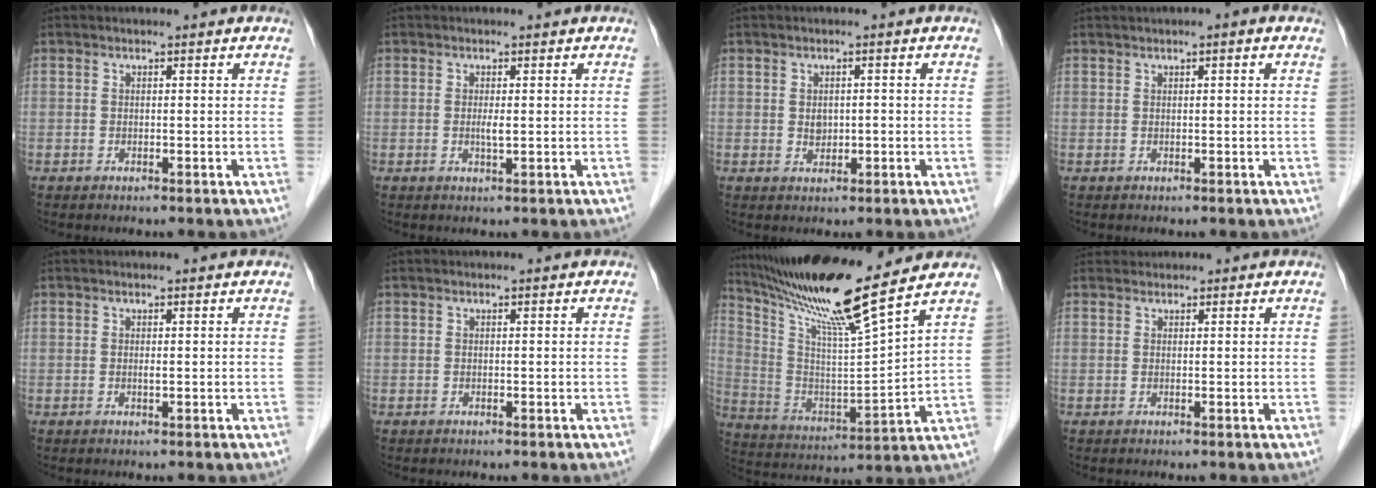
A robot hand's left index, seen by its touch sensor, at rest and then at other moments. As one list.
[{"total": 1.2, "force": [0.2, 0.1, 1.2], "torque": [-0.021, 0.000, 0.007]}, {"total": 1.6, "force": [0.1, 1.2, 1.0], "torque": [-0.012, 0.003, 0.007]}, {"total": 1.5, "force": [0.9, 0.0, 1.3], "torque": [-0.020, 0.011, 0.014]}, {"total": 0.5, "force": [0.3, 0.0, 0.4], "torque": [-0.005, 0.001, 0.005]}, {"total": 0.0}, {"total": 16.6, "force": [13.4, -1.5, 9.6], "torque": [-0.176, -0.006, 0.245]}, {"total": 1.2, "force": [1.0, 0.4, -0.4], "torque": [0.006, 0.014, 0.021]}]